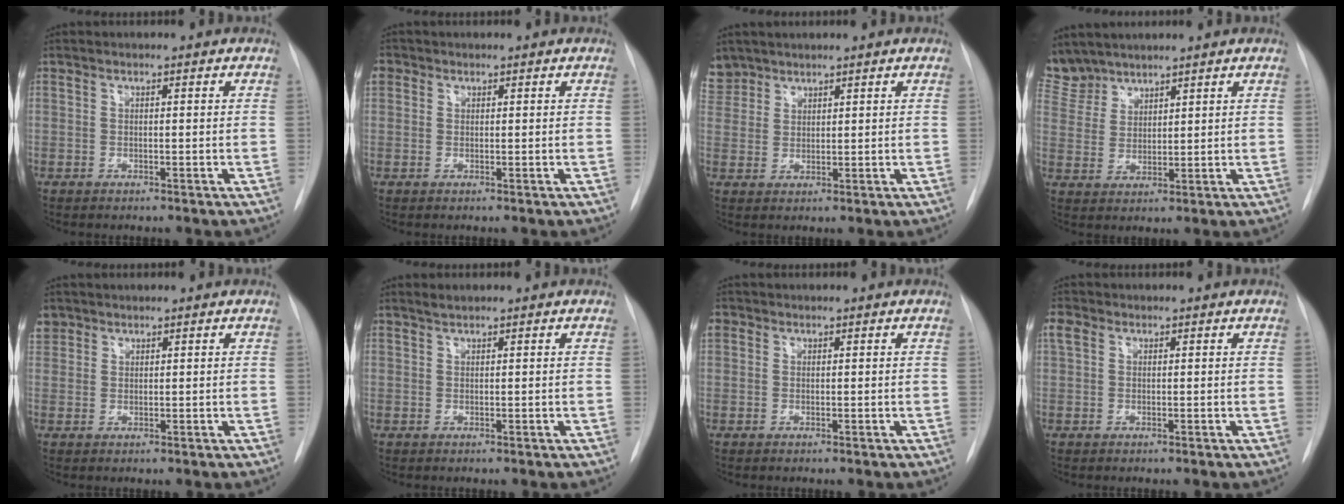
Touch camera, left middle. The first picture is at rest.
{"total": 2.6, "force": [1.0, 2.4, 0.7], "torque": [-0.016, 0.018, 0.020]}
{"total": 4.7, "force": [3.9, 2.6, 0.0], "torque": [0.006, 0.012, 0.082]}
{"total": 6.3, "force": [5.9, 2.1, -0.1], "torque": [0.001, 0.007, 0.129]}
{"total": 3.5, "force": [2.2, 2.7, 0.4], "torque": [-0.007, 0.015, 0.043]}
{"total": 0.8, "force": [0.8, 0.1, 0.3], "torque": [-0.009, 0.004, 0.018]}
{"total": 2.2, "force": [0.8, 1.9, 0.6], "torque": [-0.012, 0.018, 0.016]}
{"total": 2.0, "force": [0.9, 1.5, 1.0], "torque": [-0.027, 0.018, 0.017]}